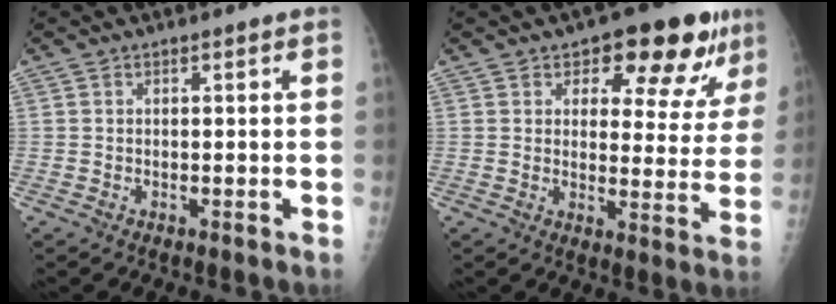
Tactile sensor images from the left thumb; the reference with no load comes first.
{"total": 13.6, "force": [7.9, 6.6, 9.0], "torque": [-0.057, -0.029, 0.104]}